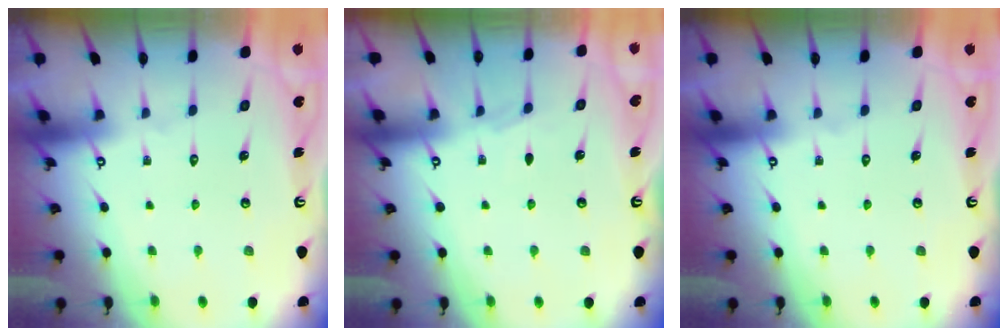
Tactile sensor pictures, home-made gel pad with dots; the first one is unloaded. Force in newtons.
{"total": 3.2, "press": 3.1, "slide": 0.4}
{"total": 0.0}